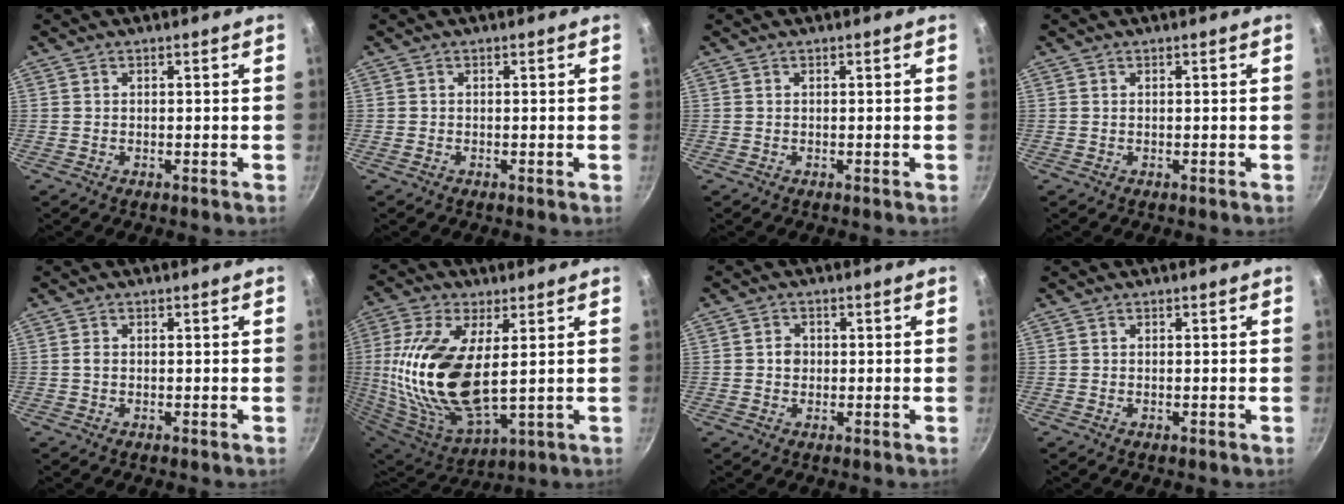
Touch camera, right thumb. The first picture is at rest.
{"total": 0.0}
{"total": 0.0}
{"total": 0.0}
{"total": 0.9, "force": [-0.1, 0.6, 0.6], "torque": [-0.013, 0.003, -0.002]}
{"total": 21.1, "force": [2.7, 9.9, 18.5], "torque": [-0.388, -0.019, 0.058]}
{"total": 2.4, "force": [0.0, 2.1, 1.1], "torque": [-0.007, 0.007, -0.003]}
{"total": 0.0}